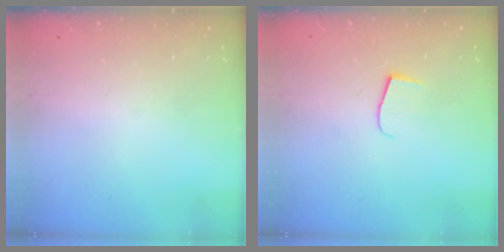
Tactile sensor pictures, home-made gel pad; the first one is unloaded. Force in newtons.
{"total": 5.5, "press": 5.5, "slide": 0.6}